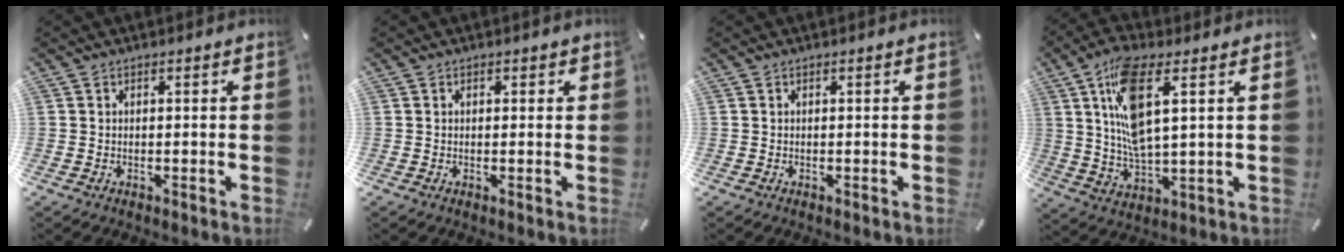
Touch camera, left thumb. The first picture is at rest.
{"total": 0.7, "force": [0.1, 0.6, 0.4], "torque": [0.000, 0.001, 0.000]}
{"total": 0.0}
{"total": 13.7, "force": [4.1, 5.2, 12.0], "torque": [-0.255, -0.011, 0.070]}